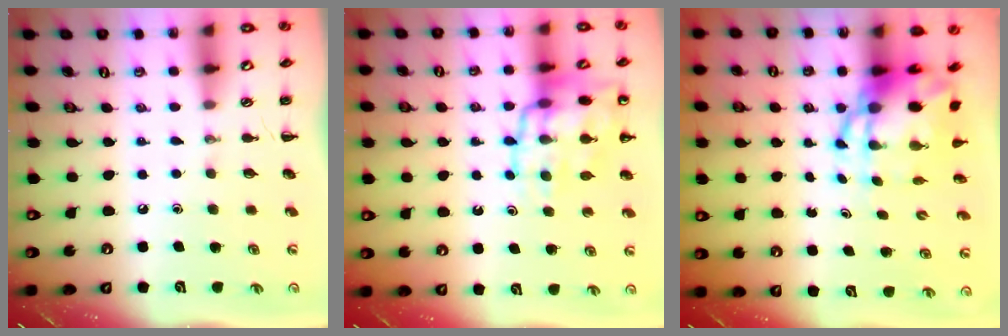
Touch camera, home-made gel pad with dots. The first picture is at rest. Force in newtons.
{"total": 15.6, "press": 15.5, "slide": 2.2}
{"total": 8.7, "press": 8.4, "slide": 2.2}